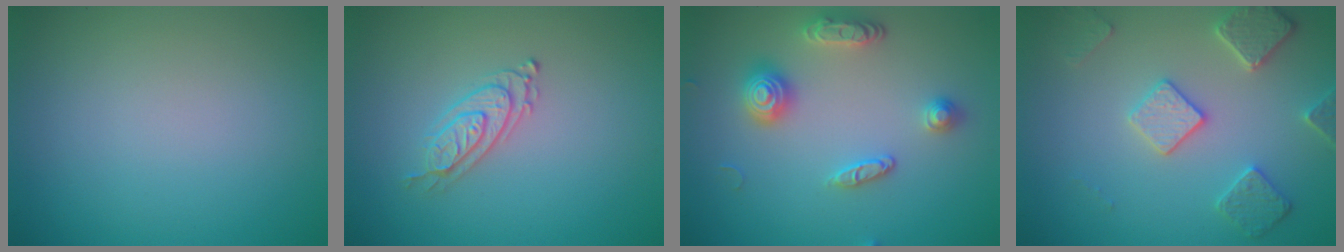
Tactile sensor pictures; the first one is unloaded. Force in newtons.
{"total": 2.3, "press": 2.1, "slide": 0.9}
{"total": 3.2, "press": 3.1, "slide": 0.7}
{"total": 4.0, "press": 3.5, "slide": 1.9}